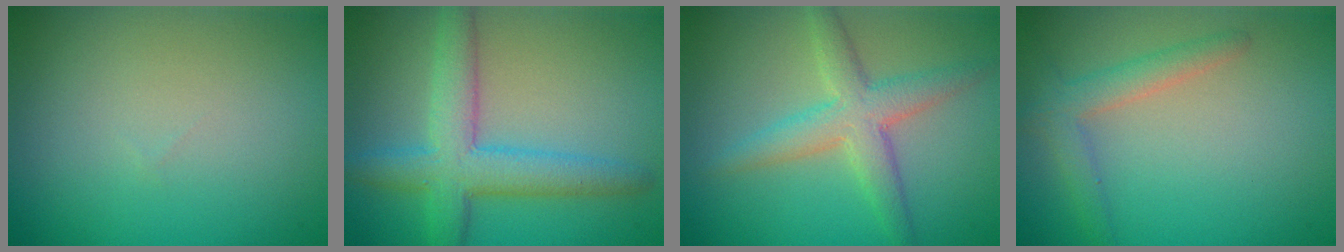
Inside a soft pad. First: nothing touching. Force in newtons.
{"total": 5.6, "press": 5.6, "slide": 0.3}
{"total": 4.1, "press": 4.1, "slide": 0.1}
{"total": 2.6, "press": 2.6, "slide": 0.0}